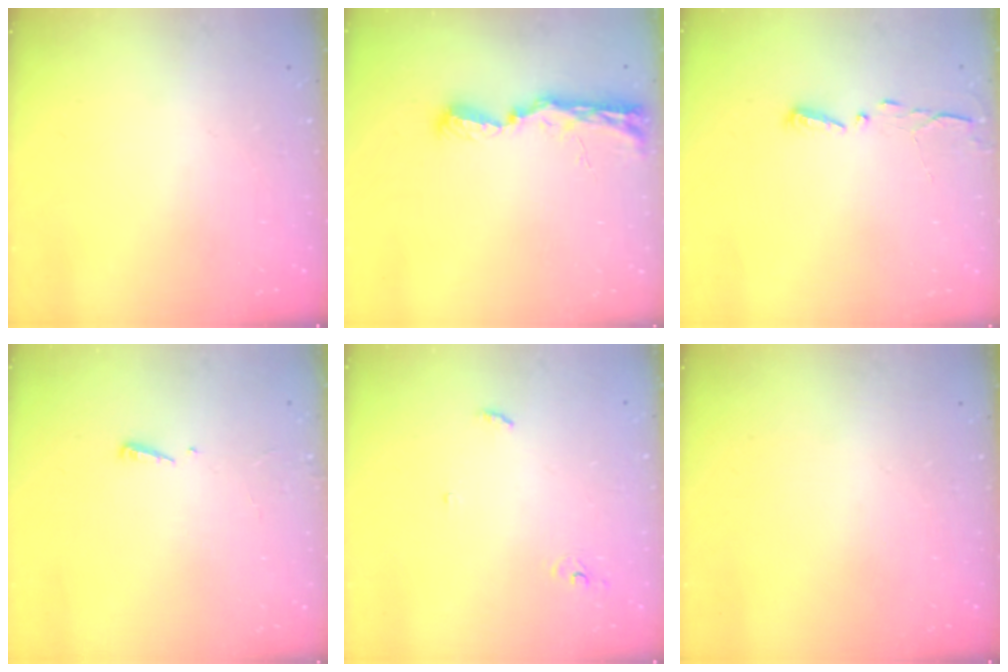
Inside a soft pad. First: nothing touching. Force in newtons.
{"total": 10.5, "press": 9.6, "slide": 4.3}
{"total": 3.1, "press": 3.1, "slide": 0.3}
{"total": 2.4, "press": 2.4, "slide": 0.2}
{"total": 2.9, "press": 2.9, "slide": 0.2}
{"total": 0.0}